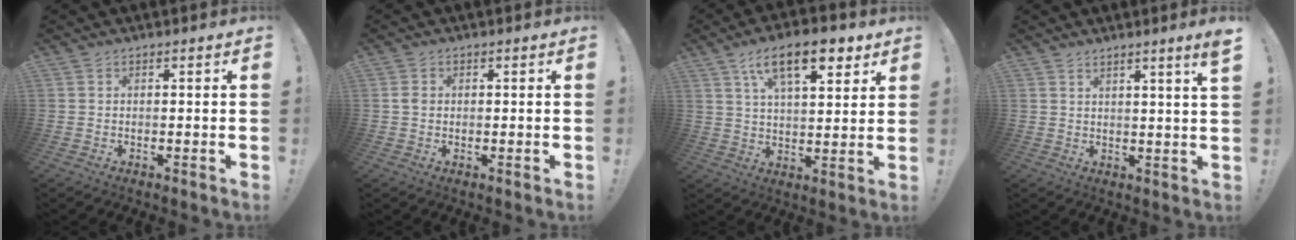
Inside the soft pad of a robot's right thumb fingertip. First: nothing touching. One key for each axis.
{"total": 1.5, "fx": 0.1, "fy": 1.2, "fz": 0.9, "tx": -0.014, "ty": 0.004, "tz": 0.001}
{"total": 15.1, "fx": 8.0, "fy": 5.8, "fz": 11.4, "tx": -0.180, "ty": -0.025, "tz": 0.133}
{"total": 4.5, "fx": 3.0, "fy": -0.9, "fz": 3.2, "tx": -0.041, "ty": -0.021, "tz": 0.045}